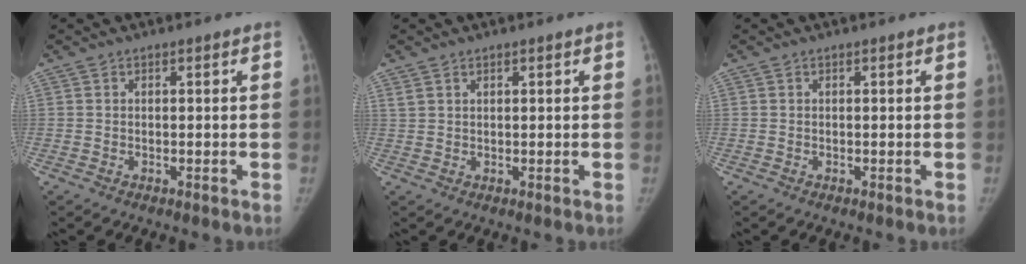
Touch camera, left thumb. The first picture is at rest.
{"total": 1.2, "force": [1.0, 0.6, 0.3], "torque": [0.001, -0.003, 0.018]}
{"total": 0.0}